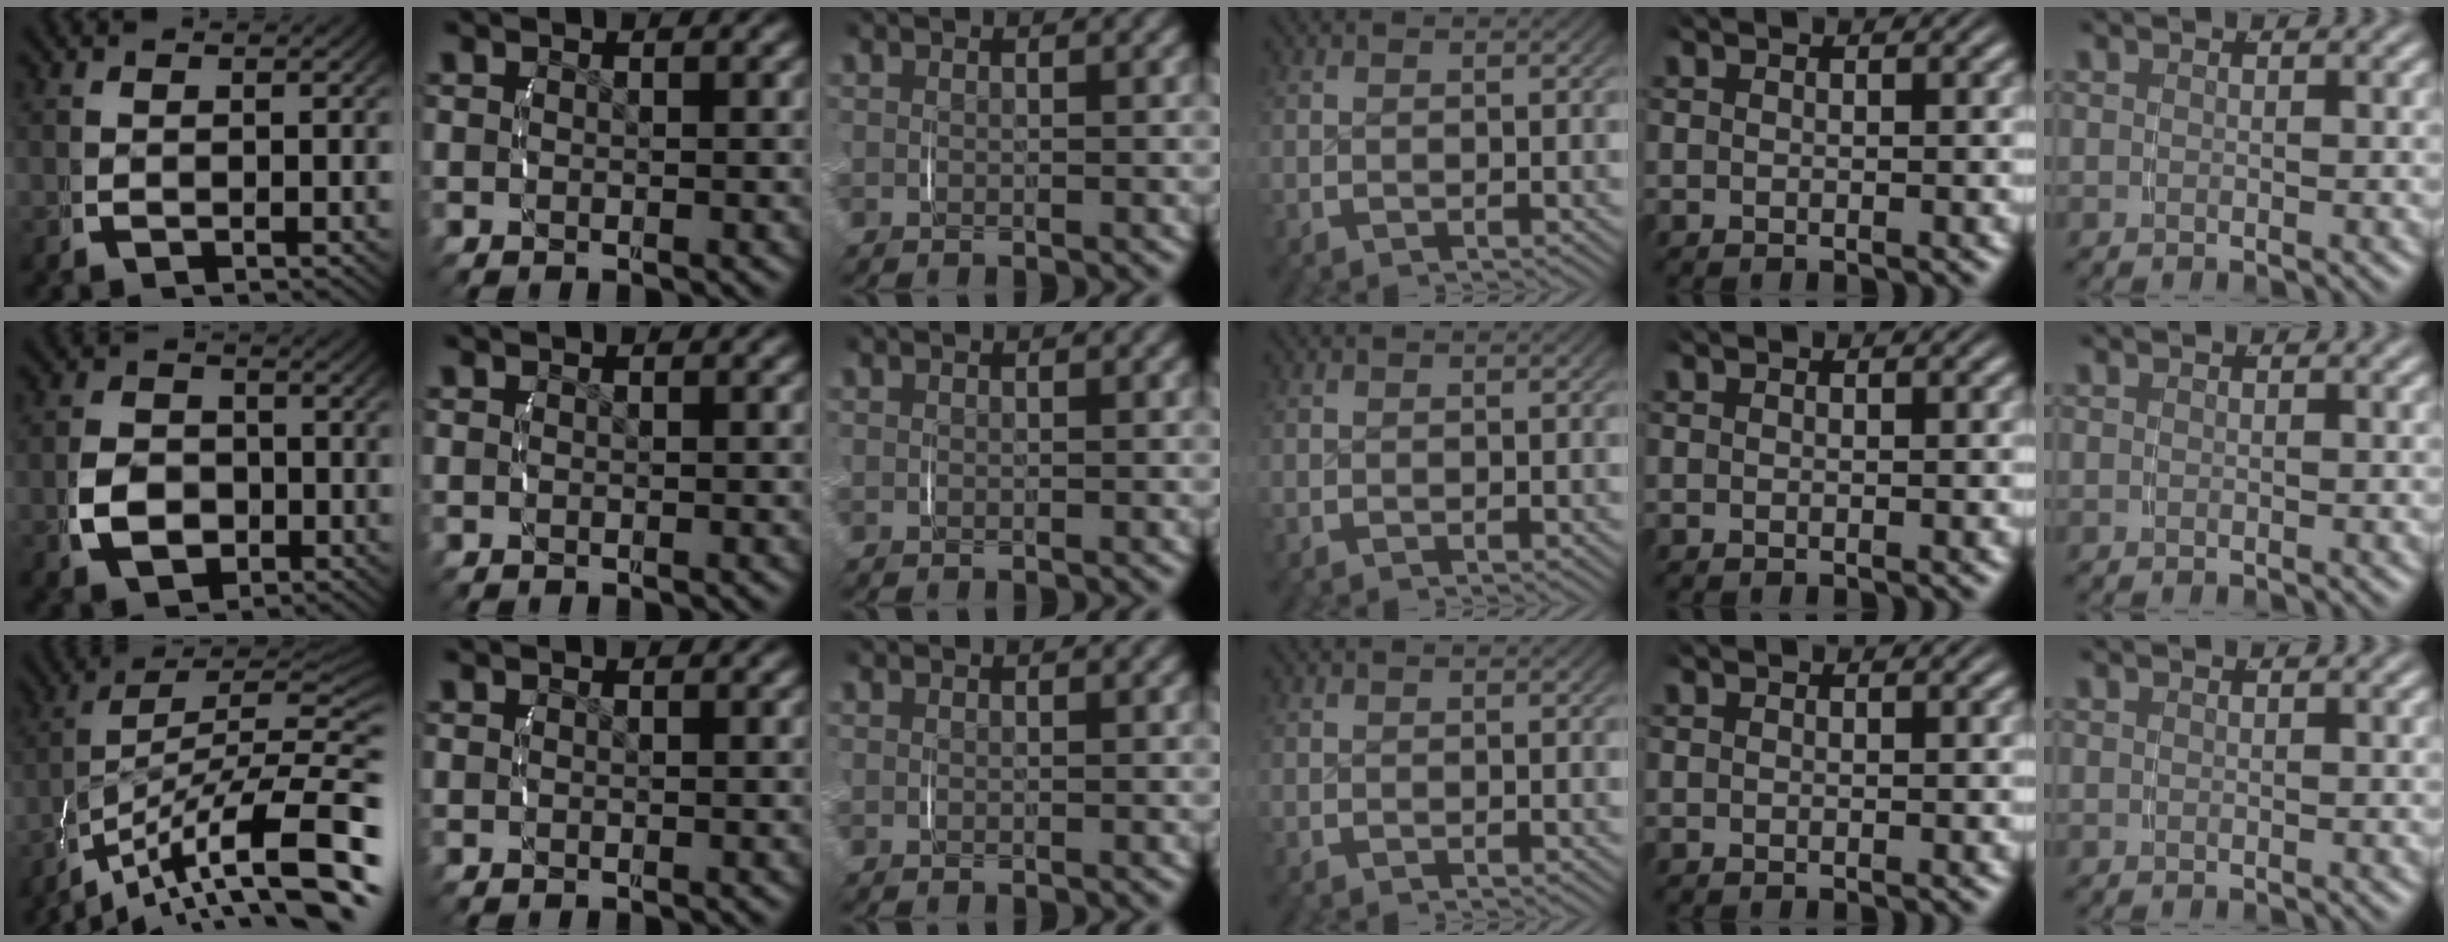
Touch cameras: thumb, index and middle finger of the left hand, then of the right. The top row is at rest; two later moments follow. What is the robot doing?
{"motion": "lift_and_place", "object": "string"}